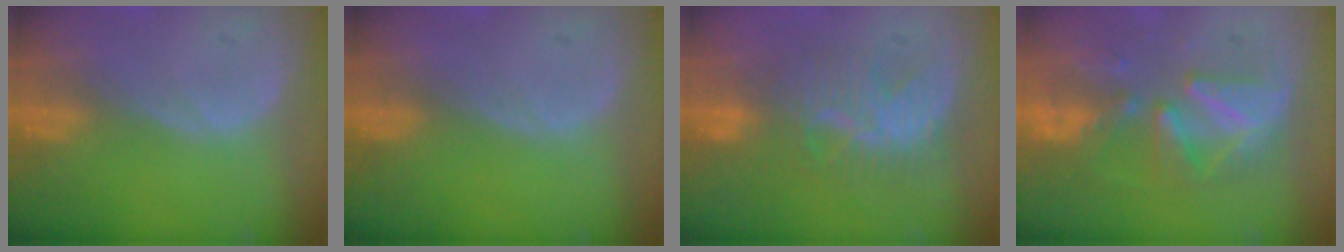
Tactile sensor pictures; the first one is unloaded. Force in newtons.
{"total": 0.0}
{"total": 7.8, "press": 7.5, "slide": 2.0}
{"total": 8.3, "press": 8.1, "slide": 1.9}